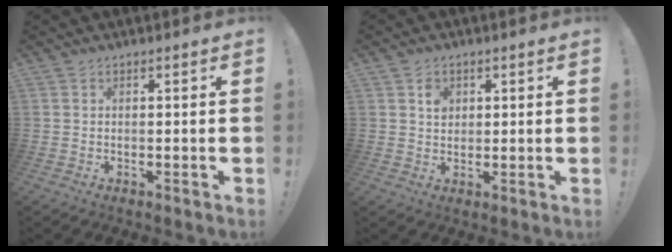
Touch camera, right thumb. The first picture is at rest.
{"total": 3.4, "force": [1.2, 2.8, 1.5], "torque": [-0.009, -0.005, 0.017]}